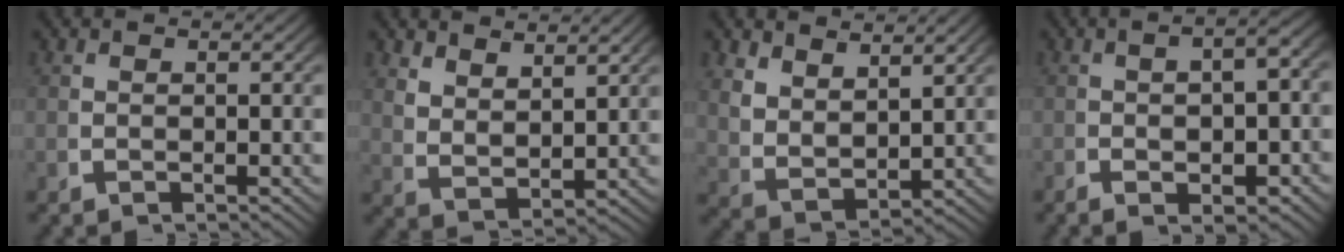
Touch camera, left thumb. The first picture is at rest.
{"total": 3.7, "force": [2.6, 1.8, 2.0], "torque": [-0.042, -0.018, 0.066]}
{"total": 4.9, "force": [1.8, 3.4, 3.0], "torque": [-0.077, -0.030, 0.056]}
{"total": 4.9, "force": [-0.6, 2.3, 4.3], "torque": [-0.059, 0.008, -0.012]}